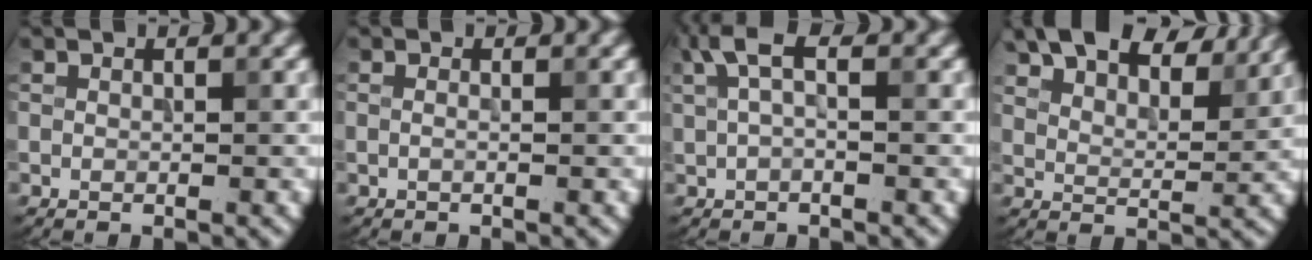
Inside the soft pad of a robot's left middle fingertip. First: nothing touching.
{"total": 0.6, "force": [0.1, 0.2, 0.6], "torque": [-0.011, -0.012, -0.004]}
{"total": 2.8, "force": [1.0, 0.9, 2.5], "torque": [-0.049, 0.006, 0.016]}
{"total": 10.0, "force": [7.9, 3.3, 5.2], "torque": [-0.097, 0.019, 0.107]}